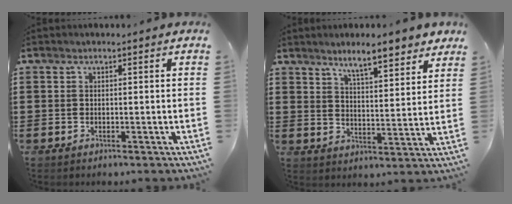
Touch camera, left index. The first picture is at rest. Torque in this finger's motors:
{"motor_torque": [2.14, 0.00, 0.49, 0.14]}